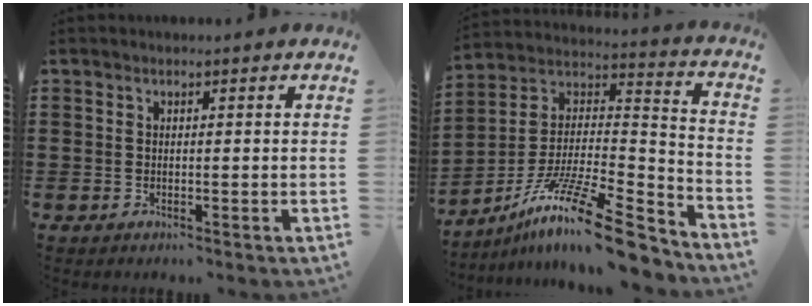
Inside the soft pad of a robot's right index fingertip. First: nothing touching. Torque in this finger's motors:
{"motor_torque": [1.36, 0.78, 1.05, 0.21]}